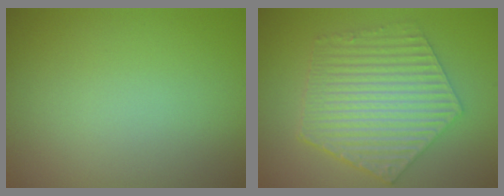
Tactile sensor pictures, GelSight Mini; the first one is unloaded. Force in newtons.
{"total": 6.3, "press": 4.8, "slide": 4.1}